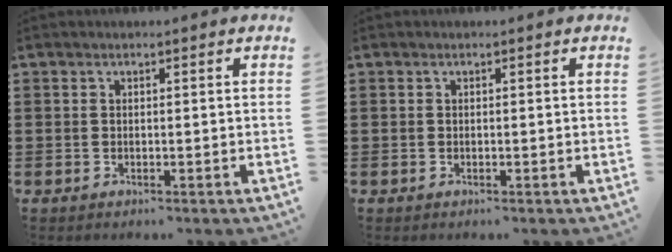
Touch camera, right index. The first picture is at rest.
{"total": 0.0}